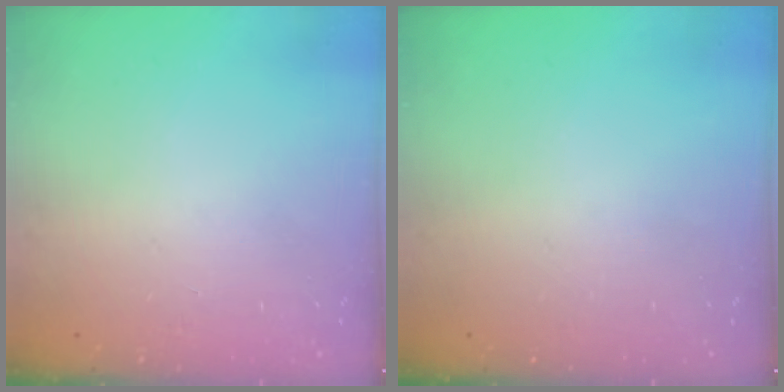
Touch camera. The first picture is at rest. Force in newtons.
{"total": 0.0}